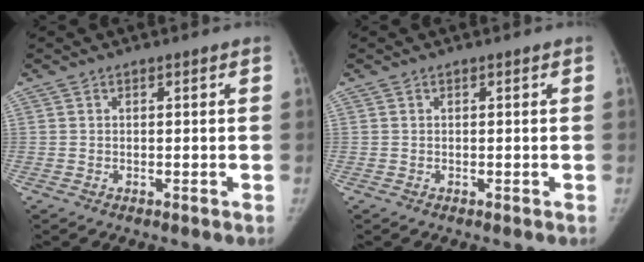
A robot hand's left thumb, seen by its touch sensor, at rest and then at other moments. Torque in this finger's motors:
{"motor_torque": [0.01, 0.01, 0.08, -0.01, 0.00]}